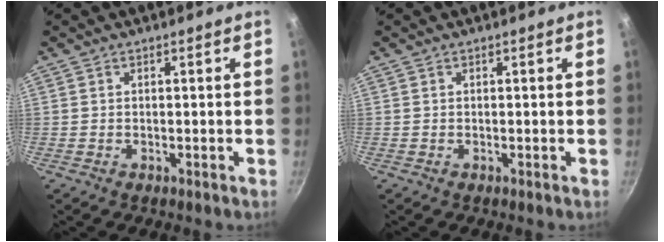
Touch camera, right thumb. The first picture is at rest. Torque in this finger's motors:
{"motor_torque": [-0.01, 0.01, -0.09, -0.09, 0.00]}